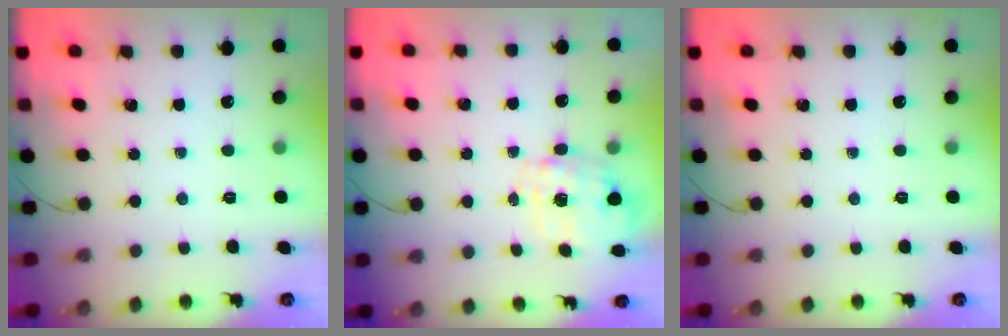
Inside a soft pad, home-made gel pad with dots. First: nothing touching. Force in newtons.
{"total": 2.8, "press": 2.6, "slide": 0.9}
{"total": 0.0}